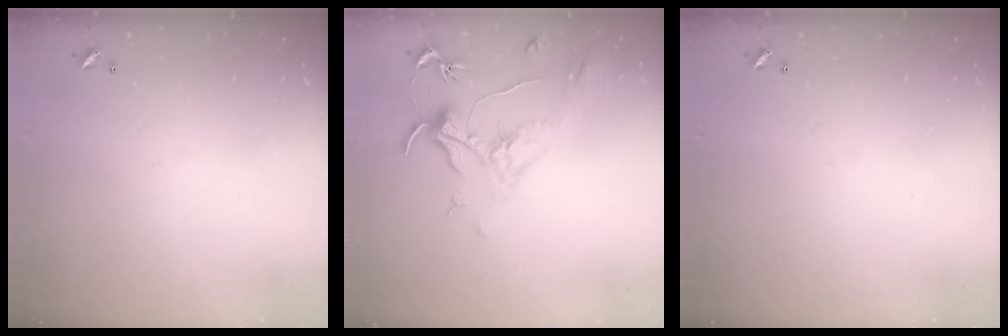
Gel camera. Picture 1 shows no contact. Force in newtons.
{"total": 2.0, "press": 1.8, "slide": 0.8}
{"total": 0.0}